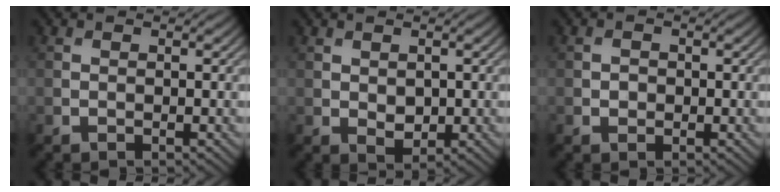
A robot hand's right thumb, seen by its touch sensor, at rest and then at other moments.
{"total": 1.9, "force": [0.3, 1.4, 1.3], "torque": [-0.027, -0.006, 0.012]}
{"total": 1.0, "force": [-0.2, 0.9, 0.4], "torque": [-0.005, -0.004, -0.006]}